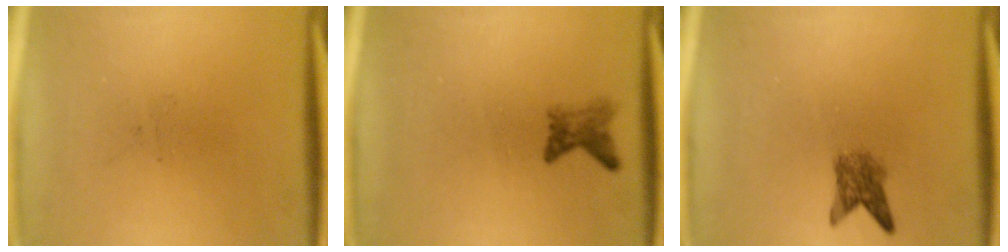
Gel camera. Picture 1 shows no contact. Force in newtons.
{"total": 1.9}
{"total": 2.9}